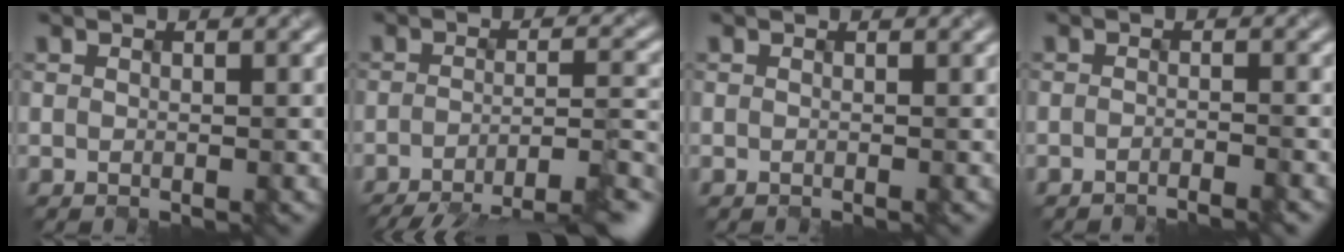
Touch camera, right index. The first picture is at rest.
{"total": 9.5, "force": [-7.1, 1.5, 6.1], "torque": [-0.081, -0.006, -0.097]}
{"total": 0.0}
{"total": 1.7, "force": [-1.6, 0.1, 0.5], "torque": [0.004, -0.005, -0.031]}